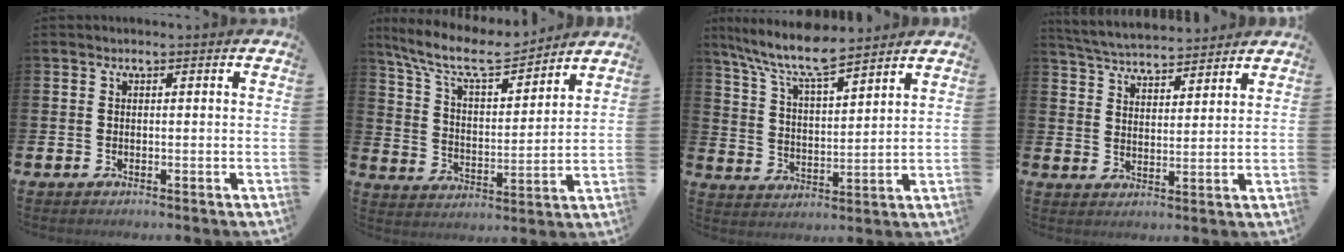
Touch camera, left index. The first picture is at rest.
{"total": 9.7, "force": [8.7, 2.2, 3.7], "torque": [-0.113, -0.047, 0.156]}
{"total": 8.9, "force": [8.0, 1.3, 3.9], "torque": [-0.107, -0.038, 0.144]}
{"total": 5.2, "force": [5.2, 0.7, 0.5], "torque": [-0.035, -0.030, 0.093]}